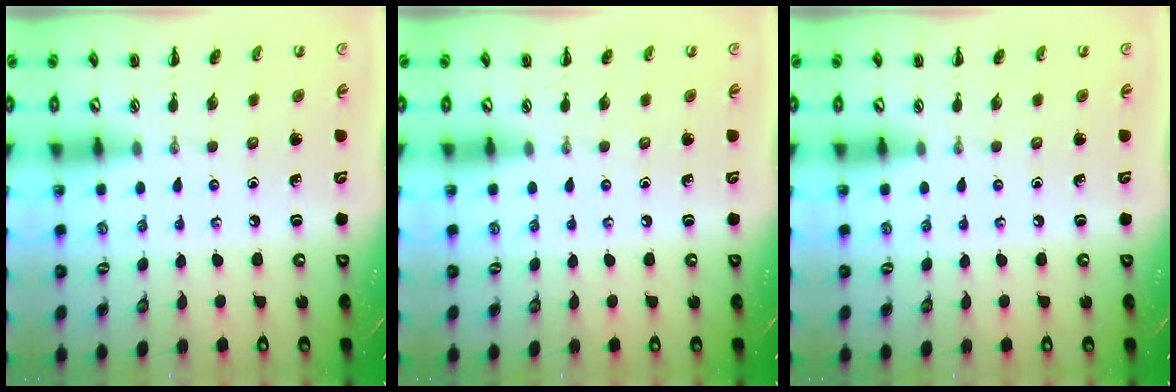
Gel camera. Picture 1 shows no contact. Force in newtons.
{"total": 0.0}
{"total": 0.0}